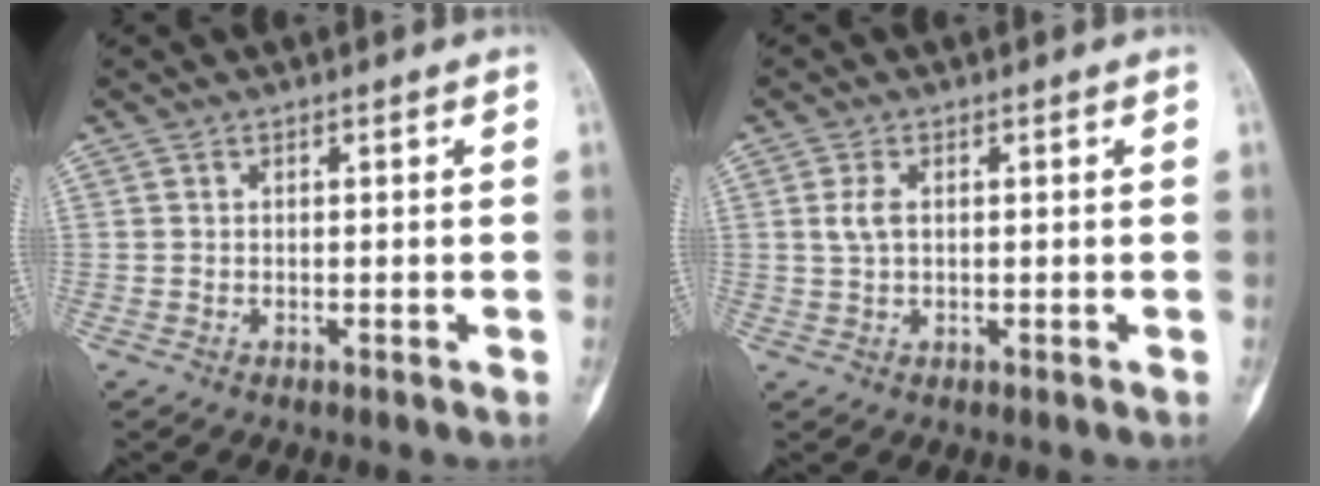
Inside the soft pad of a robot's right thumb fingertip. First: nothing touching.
{"total": 2.6, "force": [0.5, 1.4, 2.1], "torque": [-0.049, 0.004, 0.010]}